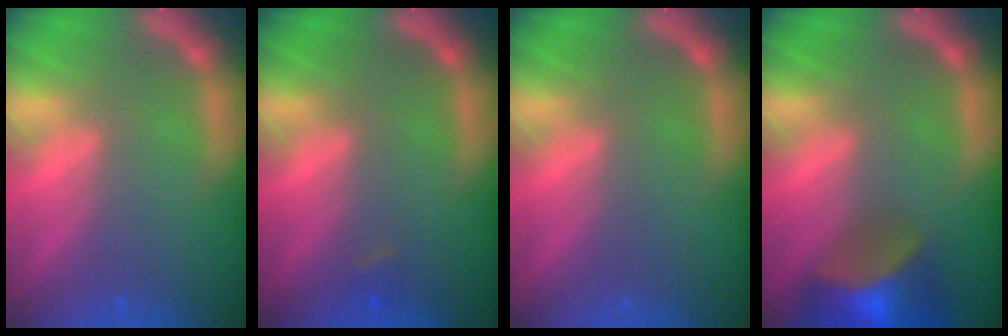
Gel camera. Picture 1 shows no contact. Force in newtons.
{"total": 0.9}
{"total": 0.0}
{"total": 9.0}